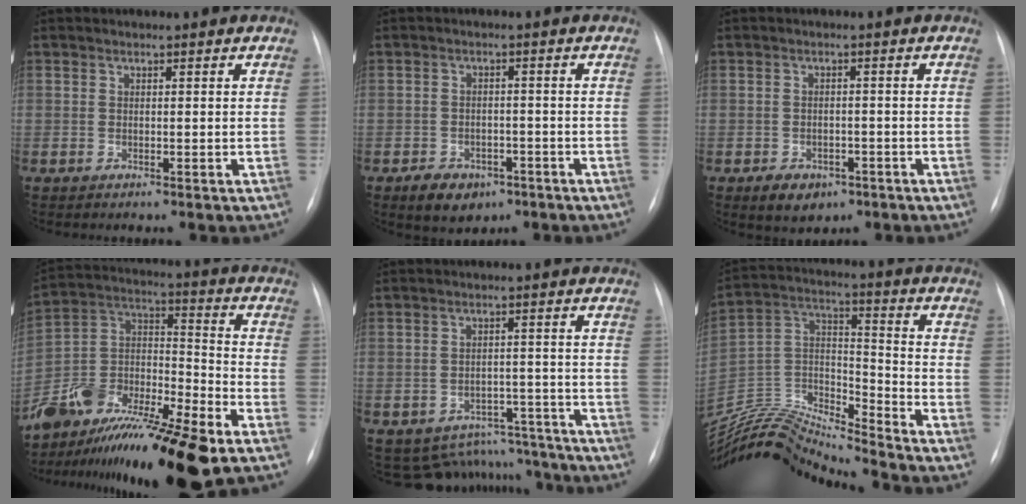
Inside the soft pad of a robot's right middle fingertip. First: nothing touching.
{"total": 5.6, "force": [-3.4, 3.8, 2.4], "torque": [-0.039, 0.003, -0.043]}
{"total": 4.9, "force": [-2.8, 3.3, 2.2], "torque": [-0.030, 0.003, -0.030]}
{"total": 20.4, "force": [-15.6, 2.9, 12.8], "torque": [-0.239, 0.006, -0.282]}
{"total": 11.2, "force": [-10.3, 4.4, 0.0], "torque": [0.011, 0.042, -0.124]}
{"total": 17.2, "force": [-16.9, -0.6, 3.1], "torque": [-0.053, 0.040, -0.305]}